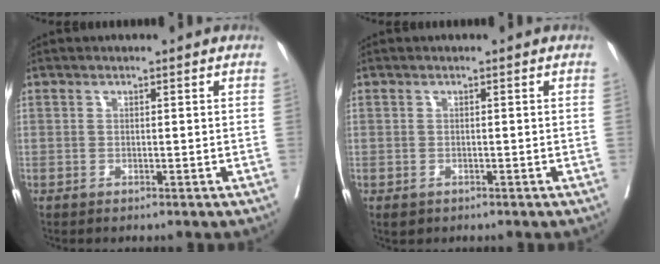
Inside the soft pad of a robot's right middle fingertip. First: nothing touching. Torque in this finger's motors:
{"motor_torque": [0.25, -0.22, 0.06, 0.00]}